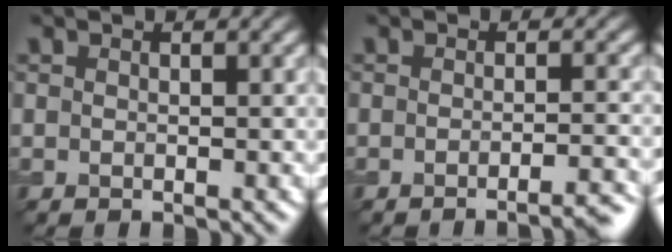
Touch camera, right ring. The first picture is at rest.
{"total": 3.6, "force": [-2.6, 0.7, 2.5], "torque": [-0.023, 0.011, -0.037]}